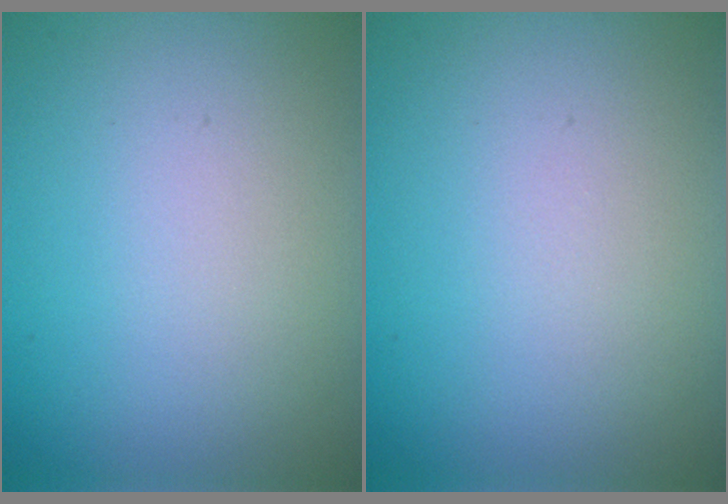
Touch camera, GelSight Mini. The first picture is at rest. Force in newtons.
{"total": 0.0}